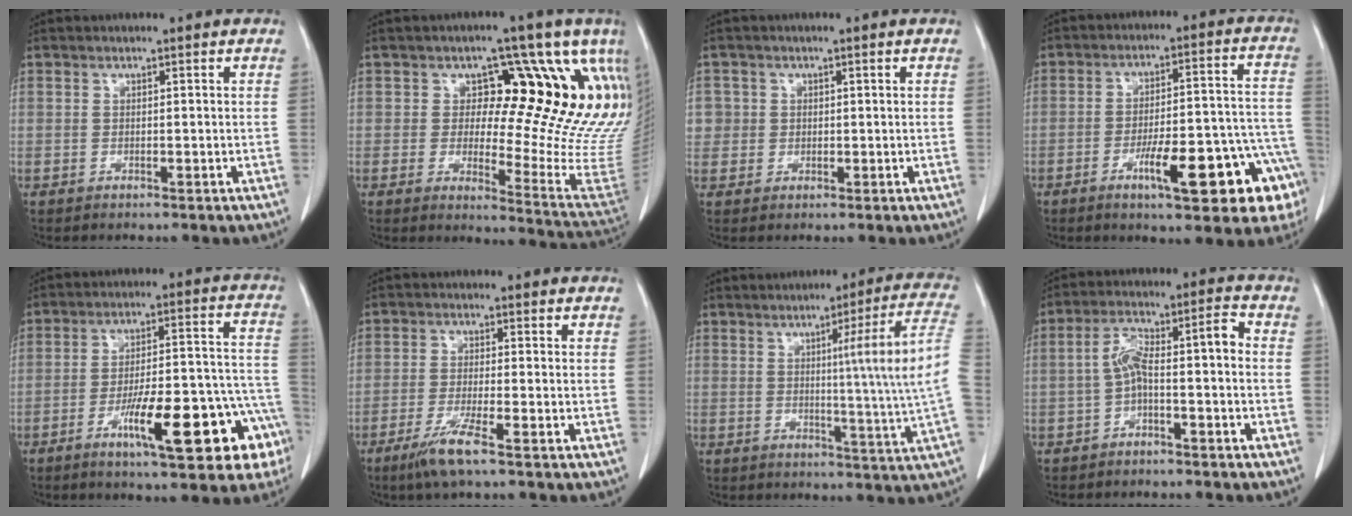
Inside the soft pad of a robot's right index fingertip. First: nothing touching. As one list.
[{"total": 18.3, "force": [7.8, 6.0, 15.4], "torque": [-0.181, -0.011, 0.080]}, {"total": 3.1, "force": [0.5, 3.1, 0.0], "torque": [0.014, 0.007, 0.010]}, {"total": 17.1, "force": [-8.1, 3.6, 14.6], "torque": [-0.117, 0.038, -0.100]}, {"total": 18.1, "force": [-8.6, 4.0, 15.4], "torque": [-0.151, 0.038, -0.111]}, {"total": 5.5, "force": [-3.5, -0.2, 4.2], "torque": [-0.087, -0.015, -0.069]}, {"total": 13.8, "force": [1.0, -2.8, 13.5], "torque": [-0.178, -0.008, 0.013]}, {"total": 7.5, "force": [-1.5, 1.6, 7.2], "torque": [-0.132, 0.045, -0.027]}]